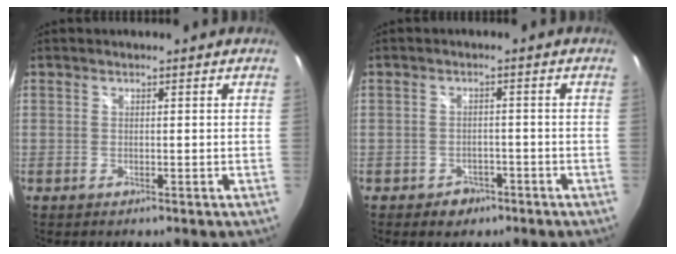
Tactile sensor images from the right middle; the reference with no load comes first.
{"total": 3.9, "force": [-2.5, 2.8, 0.9], "torque": [-0.026, 0.002, -0.031]}